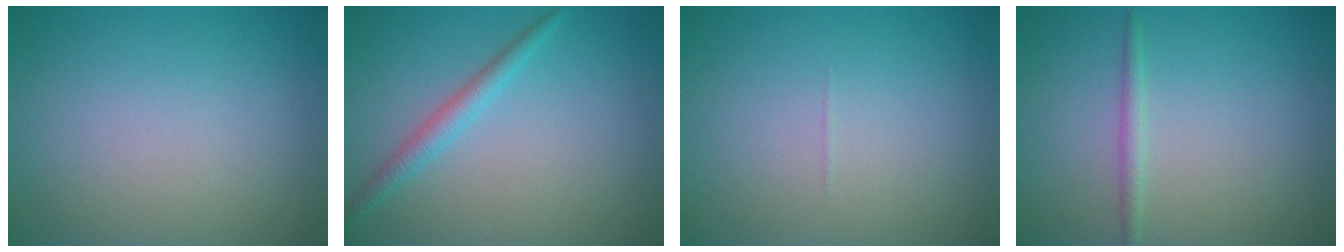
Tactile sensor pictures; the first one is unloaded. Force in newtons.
{"total": 2.0, "press": 2.0, "slide": 0.1}
{"total": 0.0}
{"total": 1.2, "press": 1.2, "slide": 0.0}